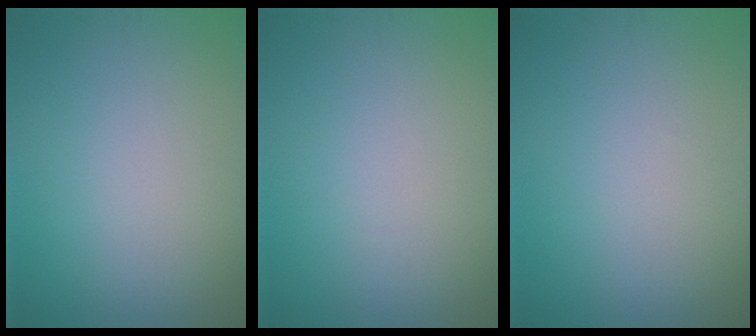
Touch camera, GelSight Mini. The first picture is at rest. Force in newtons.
{"total": 0.0}
{"total": 0.0}